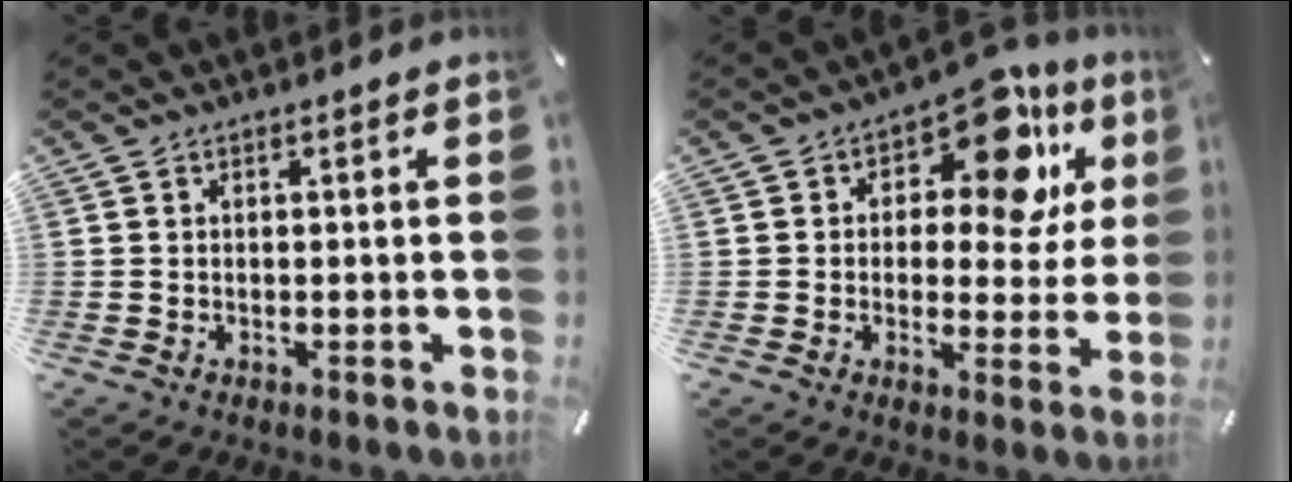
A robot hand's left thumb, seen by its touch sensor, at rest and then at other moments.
{"total": 14.1, "force": [6.6, 7.4, 10.0], "torque": [-0.136, -0.036, 0.109]}